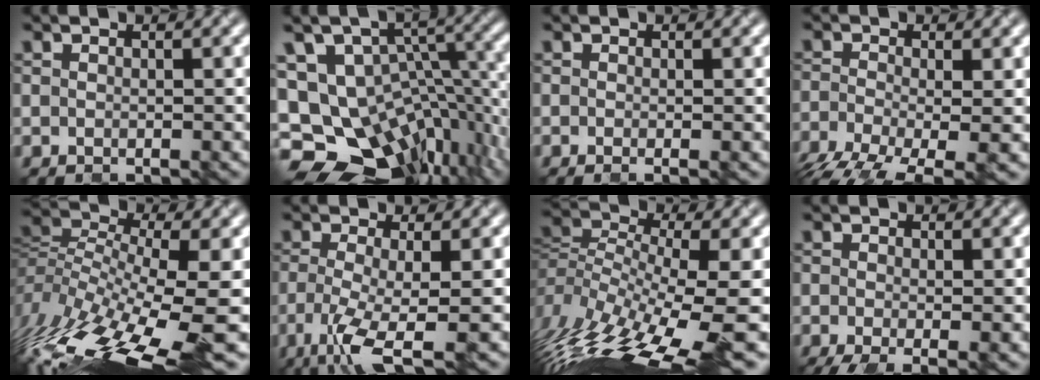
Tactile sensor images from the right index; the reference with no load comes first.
{"total": 14.5, "force": [-6.8, 8.9, 9.3], "torque": [-0.166, 0.014, -0.097]}
{"total": 0.6, "force": [-0.2, 0.0, 0.6], "torque": [-0.010, -0.002, -0.006]}
{"total": 7.5, "force": [-4.4, 2.6, 5.5], "torque": [-0.115, -0.028, -0.083]}
{"total": 12.8, "force": [-3.7, 4.6, 11.3], "torque": [-0.244, -0.004, -0.059]}
{"total": 5.0, "force": [-2.1, 0.8, 4.4], "torque": [-0.097, -0.016, -0.047]}
{"total": 13.1, "force": [-5.1, 4.0, 11.4], "torque": [-0.241, -0.003, -0.085]}
{"total": 3.6, "force": [-1.5, 0.8, 3.2], "torque": [-0.064, -0.014, -0.030]}